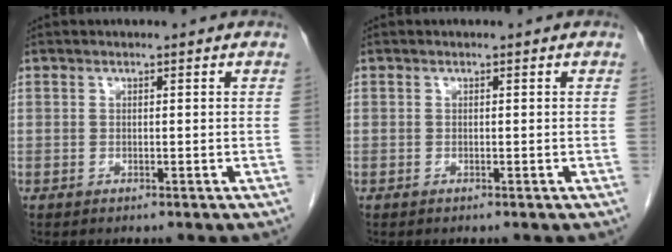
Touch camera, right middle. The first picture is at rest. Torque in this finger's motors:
{"motor_torque": [0.76, -0.57, 0.15, -0.02]}